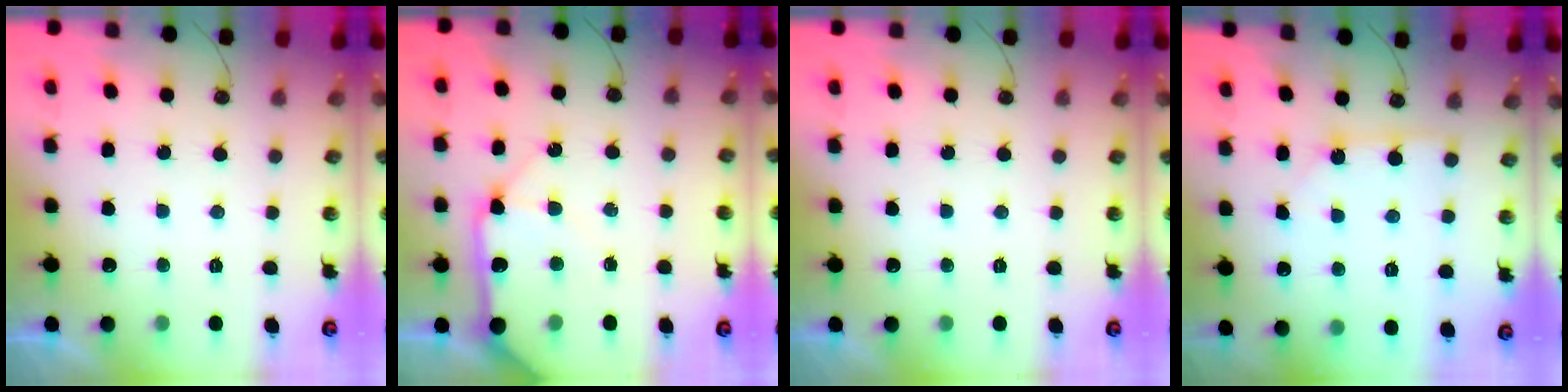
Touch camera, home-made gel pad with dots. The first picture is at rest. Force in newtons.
{"total": 15.4, "press": 15.2, "slide": 2.6}
{"total": 0.0}
{"total": 1.9, "press": 1.8, "slide": 0.2}